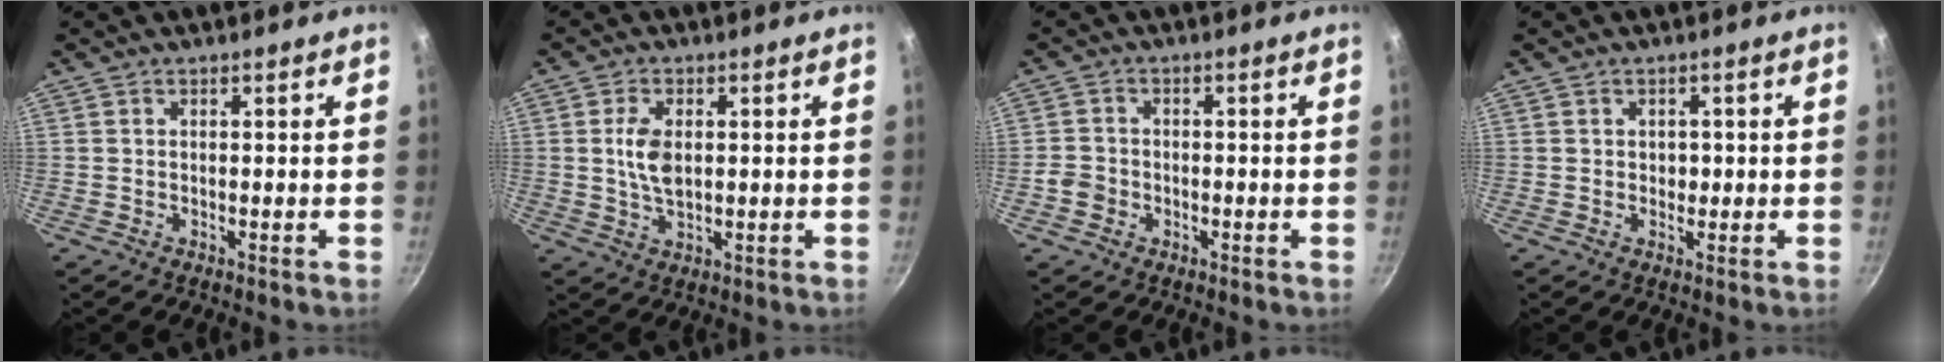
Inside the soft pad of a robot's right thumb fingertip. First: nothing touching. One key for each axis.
{"total": 5.7, "fx": 0.7, "fy": 3.2, "fz": 4.6, "tx": -0.088, "ty": -0.007, "tz": 0.015}
{"total": 3.1, "fx": -1.1, "fy": 2.7, "fz": 1.1, "tx": -0.008, "ty": 0.012, "tz": -0.025}
{"total": 1.9, "fx": 0.1, "fy": 1.6, "fz": 1.1, "tx": 0.001, "ty": 0.002, "tz": 0.001}